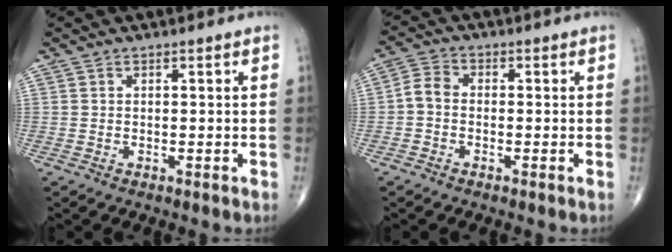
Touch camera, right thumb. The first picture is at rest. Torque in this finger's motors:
{"motor_torque": [0.80, 0.78, 0.13, -0.37, 0.01]}